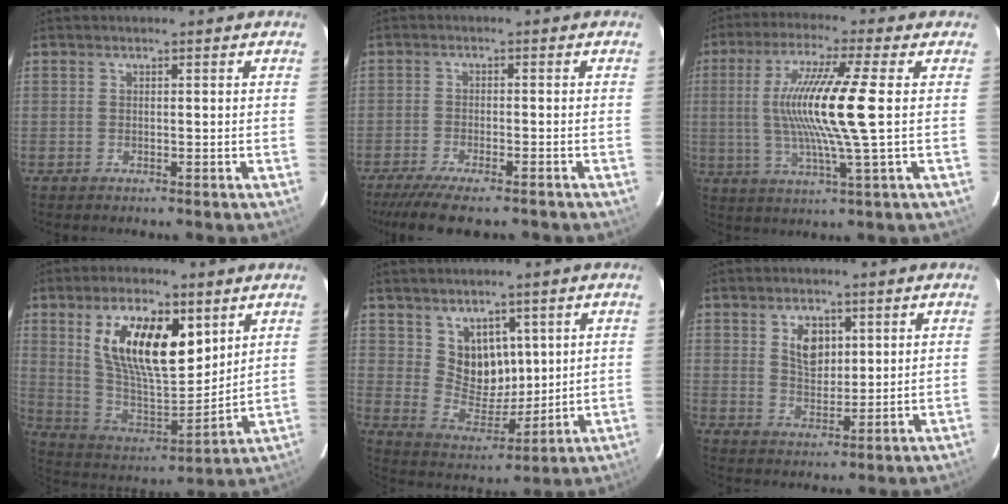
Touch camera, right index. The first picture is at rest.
{"total": 11.0, "force": [-9.1, 2.2, 5.7], "torque": [-0.131, -0.031, -0.150]}
{"total": 14.2, "force": [0.7, -0.6, 14.1], "torque": [-0.265, -0.006, 0.015]}
{"total": 18.9, "force": [8.0, 8.1, 15.1], "torque": [-0.277, 0.004, 0.157]}
{"total": 8.8, "force": [4.0, 6.7, 4.0], "torque": [-0.067, -0.001, 0.090]}
{"total": 6.1, "force": [2.3, 3.8, 4.1], "torque": [-0.066, 0.005, 0.046]}